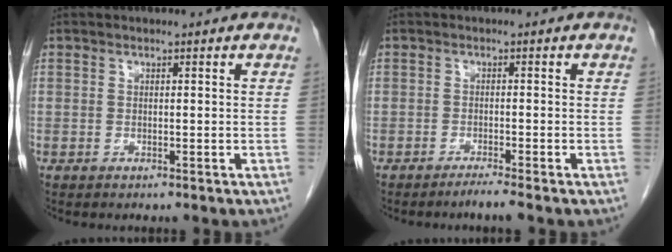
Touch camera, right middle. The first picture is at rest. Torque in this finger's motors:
{"motor_torque": [0.41, -0.27, 0.00, 0.02]}